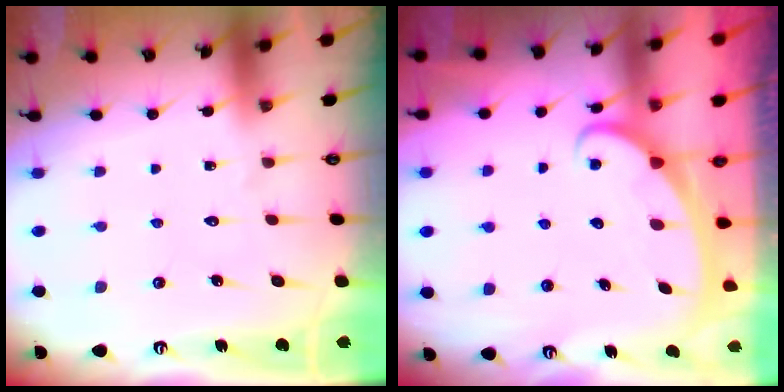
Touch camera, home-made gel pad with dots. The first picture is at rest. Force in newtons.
{"total": 2.5, "press": 2.5, "slide": 0.3}